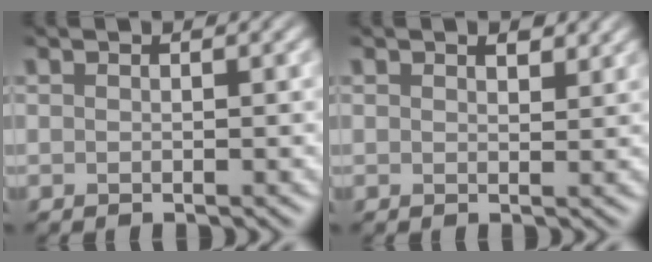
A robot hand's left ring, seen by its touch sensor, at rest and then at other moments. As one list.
[{"total": 1.3, "force": [1.0, 0.5, 0.7], "torque": [-0.011, -0.001, 0.020]}]